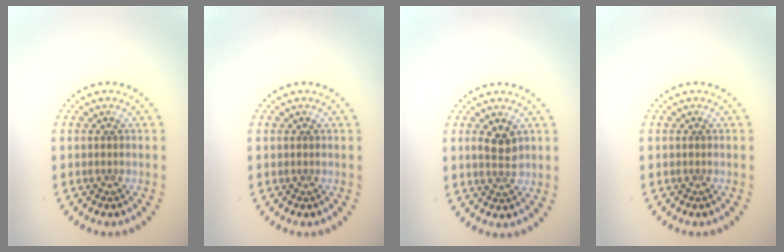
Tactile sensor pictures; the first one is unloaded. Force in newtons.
{"total": 0.0}
{"total": 2.2, "press": 2.1, "slide": 0.3}
{"total": 0.0}